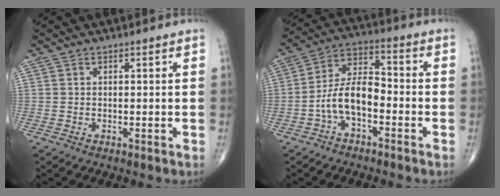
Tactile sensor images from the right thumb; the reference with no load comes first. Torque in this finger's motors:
{"motor_torque": [0.22, -0.02, 1.02, -0.44, 0.23]}